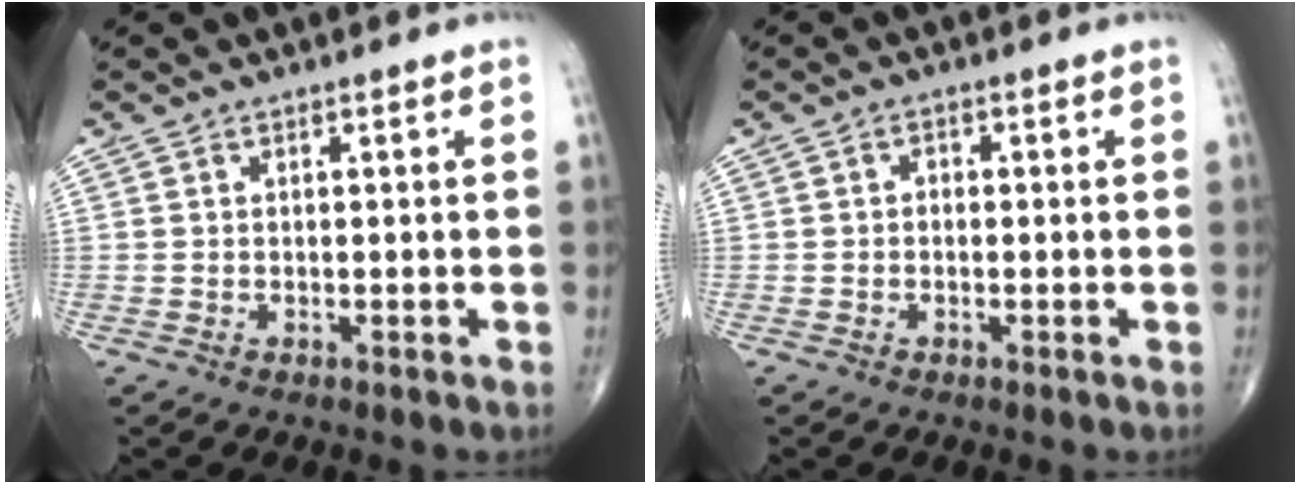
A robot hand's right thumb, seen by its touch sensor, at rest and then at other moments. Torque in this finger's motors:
{"motor_torque": [0.03, -0.09, 0.22, 0.03, 0.07]}